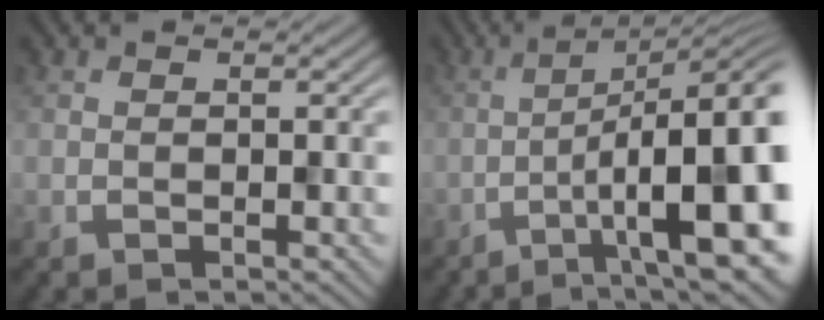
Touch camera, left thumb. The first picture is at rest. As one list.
[{"total": 14.0, "force": [-3.4, 4.2, 12.9], "torque": [-0.167, 0.000, -0.040]}]